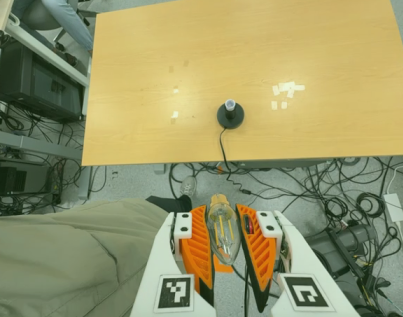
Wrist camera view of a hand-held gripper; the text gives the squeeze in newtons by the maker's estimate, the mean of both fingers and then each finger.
{"total": 20.2, "left": 21.4, "right": 19.0}